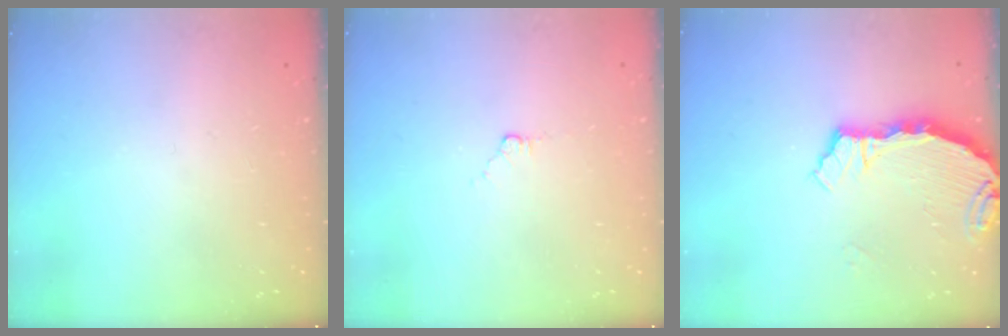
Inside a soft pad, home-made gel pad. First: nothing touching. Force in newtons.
{"total": 3.9, "press": 3.8, "slide": 0.5}
{"total": 4.2, "press": 4.2, "slide": 0.3}